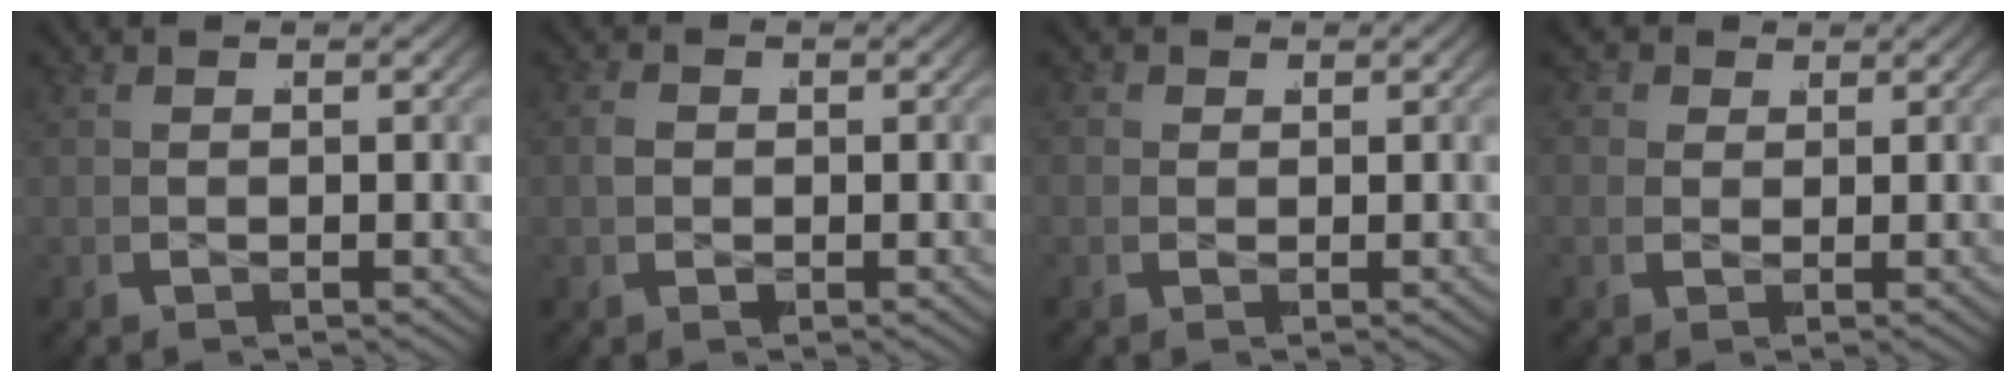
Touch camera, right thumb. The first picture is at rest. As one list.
[{"total": 1.7, "force": [-0.3, 1.5, 0.8], "torque": [-0.022, -0.005, -0.003]}, {"total": 1.5, "force": [0.4, 1.3, 0.5], "torque": [-0.011, -0.008, 0.006]}, {"total": 2.6, "force": [0.9, 2.2, 1.0], "torque": [-0.020, -0.008, 0.014]}]